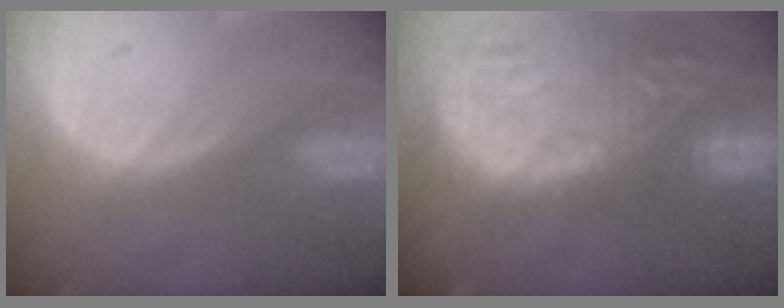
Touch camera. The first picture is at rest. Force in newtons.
{"total": 15.8, "press": 13.2, "slide": 8.8}